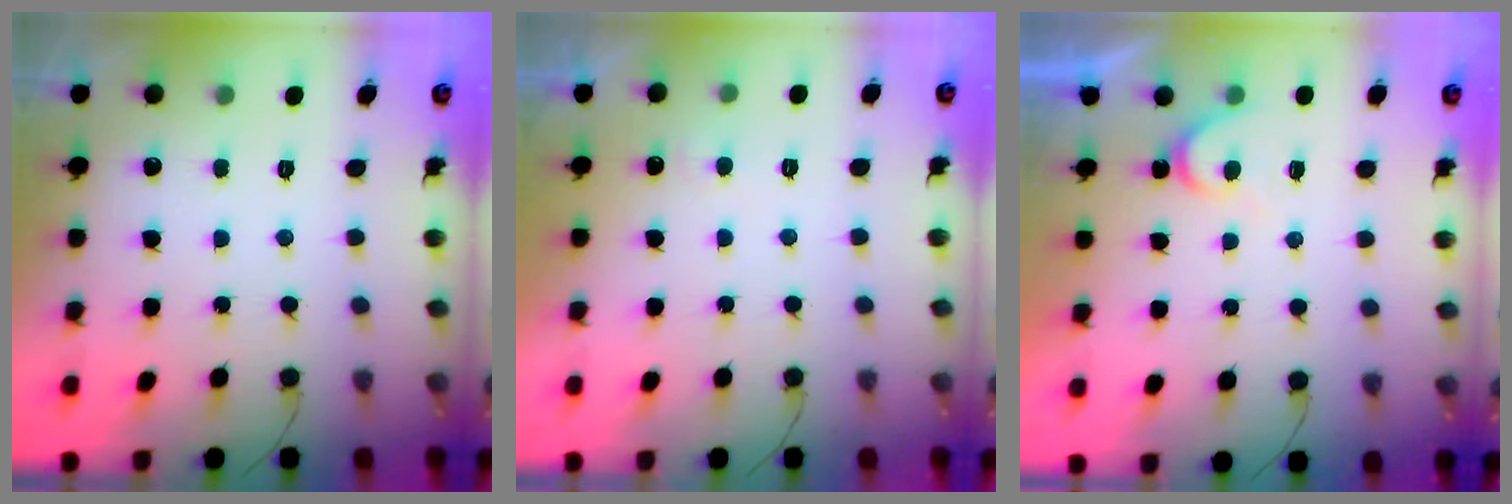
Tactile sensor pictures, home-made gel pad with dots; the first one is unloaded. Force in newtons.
{"total": 4.3, "press": 4.3, "slide": 0.5}
{"total": 5.7, "press": 5.7, "slide": 0.4}